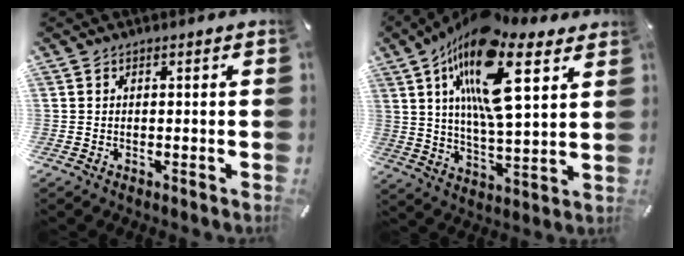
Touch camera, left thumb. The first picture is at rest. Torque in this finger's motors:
{"motor_torque": [2.35, 2.66, 2.38, -0.39, 1.04]}